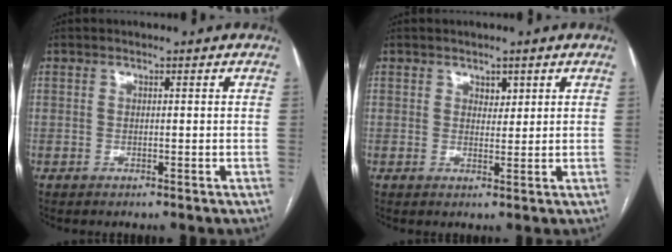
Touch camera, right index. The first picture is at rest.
{"total": 1.8, "force": [1.0, 1.2, 0.9], "torque": [-0.011, -0.001, 0.017]}